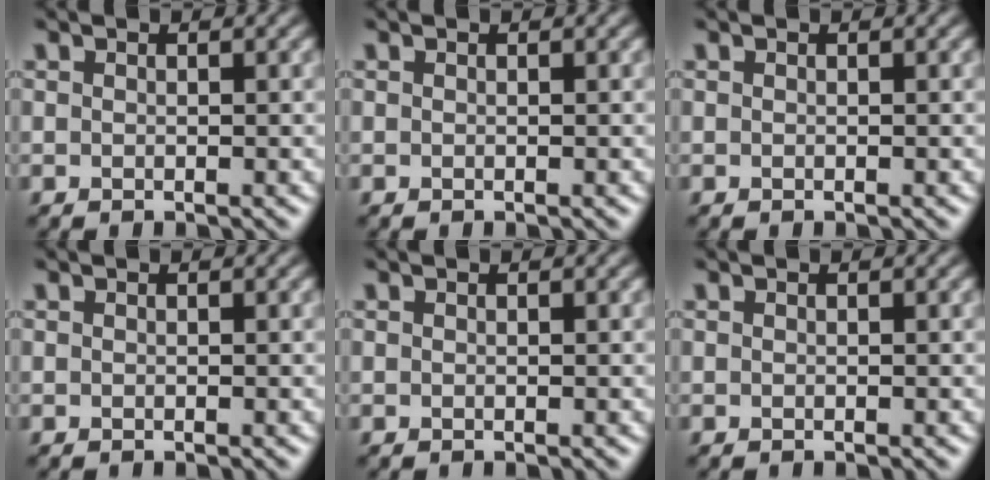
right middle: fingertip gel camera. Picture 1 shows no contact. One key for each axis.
{"total": 0.0}
{"total": 0.0}
{"total": 0.0}
{"total": 0.0}
{"total": 0.0}